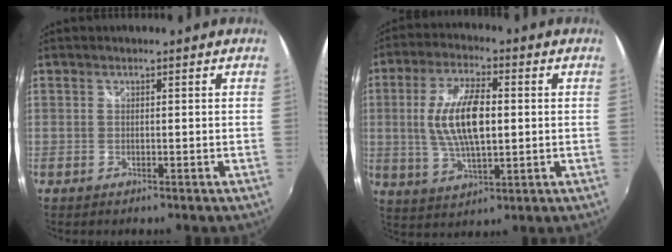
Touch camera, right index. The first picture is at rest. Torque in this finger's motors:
{"motor_torque": [0.47, 0.02, 0.51, 0.18]}